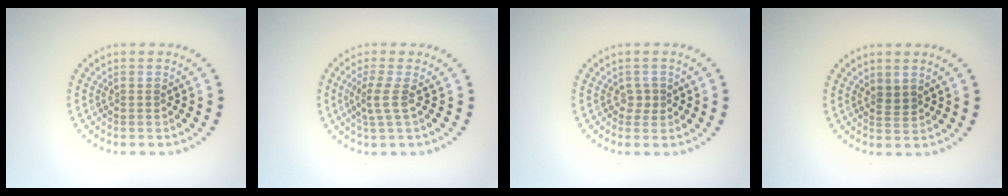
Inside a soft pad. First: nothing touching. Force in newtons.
{"total": 2.0, "press": 1.5, "slide": 1.3}
{"total": 1.1, "press": 0.9, "slide": 0.5}
{"total": 1.2, "press": 0.9, "slide": 0.7}